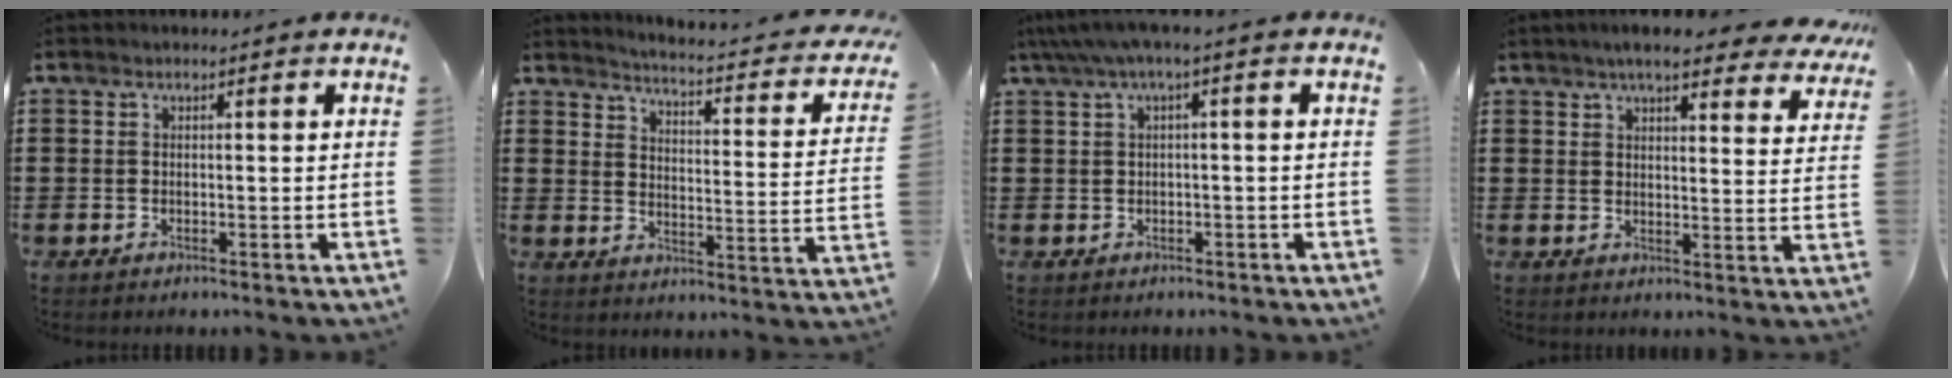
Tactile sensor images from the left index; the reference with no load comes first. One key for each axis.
{"total": 2.5, "fx": 2.2, "fy": -0.5, "fz": 1.0, "tx": -0.038, "ty": -0.030, "tz": 0.025}
{"total": 2.6, "fx": -0.6, "fy": 0.2, "fz": 2.6, "tx": -0.044, "ty": 0.000, "tz": -0.013}
{"total": 6.5, "fx": 5.6, "fy": 0.8, "fz": 3.2, "tx": -0.064, "ty": -0.017, "tz": 0.096}